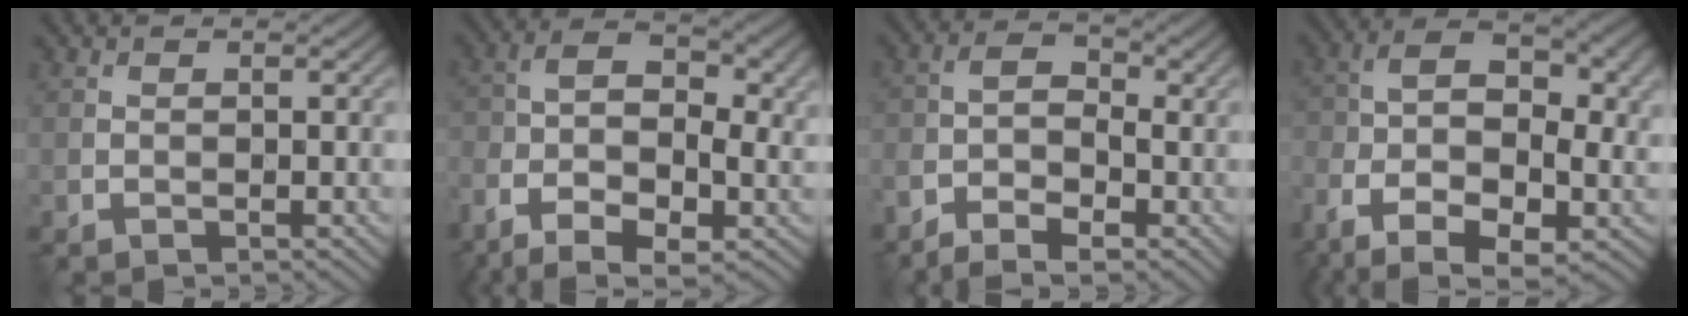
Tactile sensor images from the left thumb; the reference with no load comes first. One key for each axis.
{"total": 11.0, "fx": -5.1, "fy": 5.1, "fz": 8.3, "tx": -0.159, "ty": -0.017, "tz": -0.095}
{"total": 5.6, "fx": -3.5, "fy": 2.3, "fz": 3.7, "tx": -0.067, "ty": 0.000, "tz": -0.072}
{"total": 13.1, "fx": -5.4, "fy": 6.6, "fz": 9.9, "tx": -0.199, "ty": -0.014, "tz": -0.097}